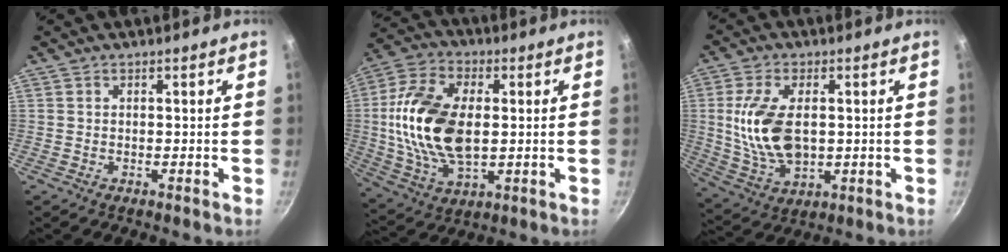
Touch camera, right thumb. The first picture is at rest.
{"total": 19.0, "force": [0.9, 11.0, 15.5], "torque": [-0.292, 0.006, 0.015]}
{"total": 13.4, "force": [1.1, 7.6, 10.9], "torque": [-0.201, -0.009, 0.028]}